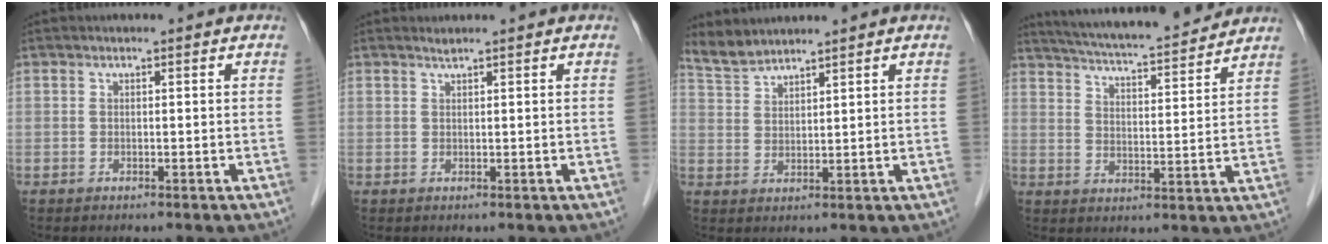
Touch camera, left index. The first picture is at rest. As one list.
[{"total": 0.6, "force": [0.5, -0.2, 0.2], "torque": [-0.010, 0.001, 0.016]}, {"total": 3.7, "force": [3.7, 0.0, 0.2], "torque": [-0.013, 0.010, 0.081]}, {"total": 15.7, "force": [14.3, 1.3, 6.3], "torque": [-0.111, 0.011, 0.214]}]